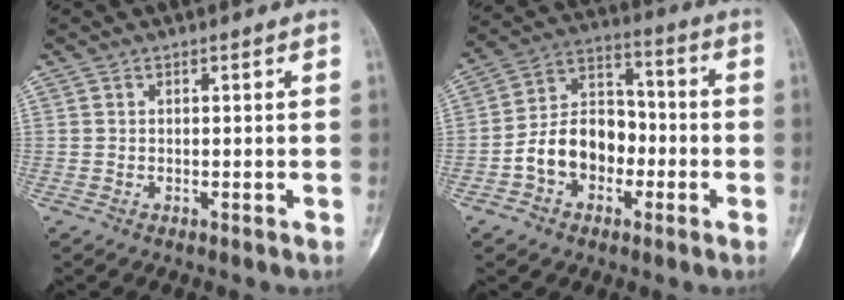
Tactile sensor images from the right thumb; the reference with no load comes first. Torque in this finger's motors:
{"motor_torque": [1.84, 1.77, 0.84, -0.85, 0.10]}